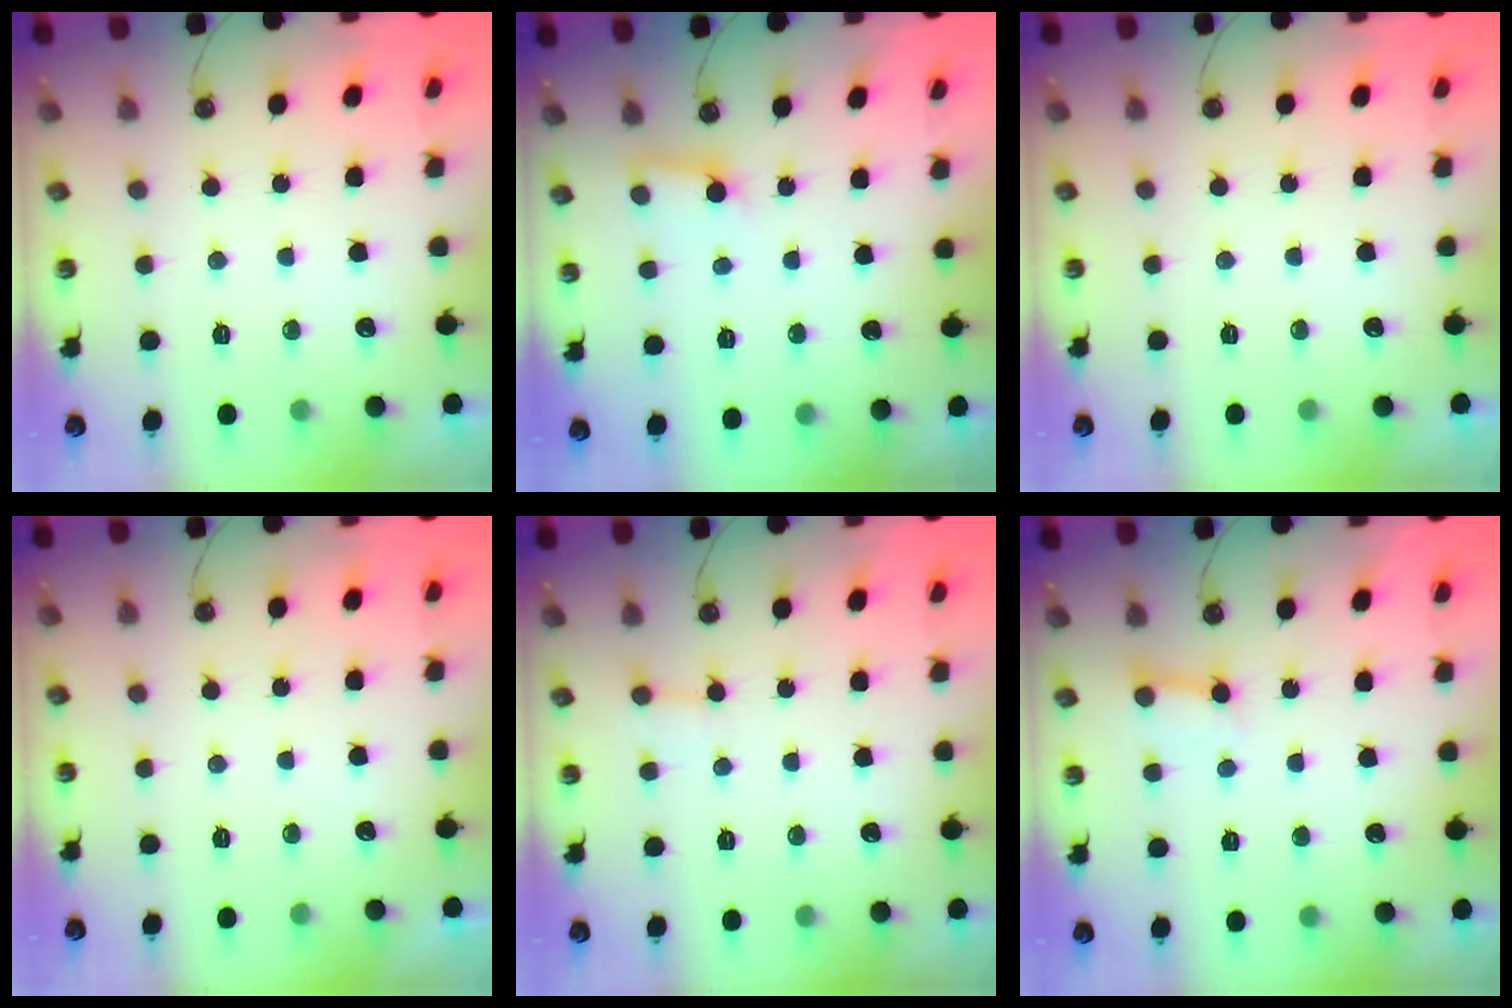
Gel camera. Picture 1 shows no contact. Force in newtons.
{"total": 3.0, "press": 2.9, "slide": 0.3}
{"total": 0.0}
{"total": 0.0}
{"total": 3.6, "press": 3.5, "slide": 0.3}
{"total": 2.7, "press": 2.7, "slide": 0.2}